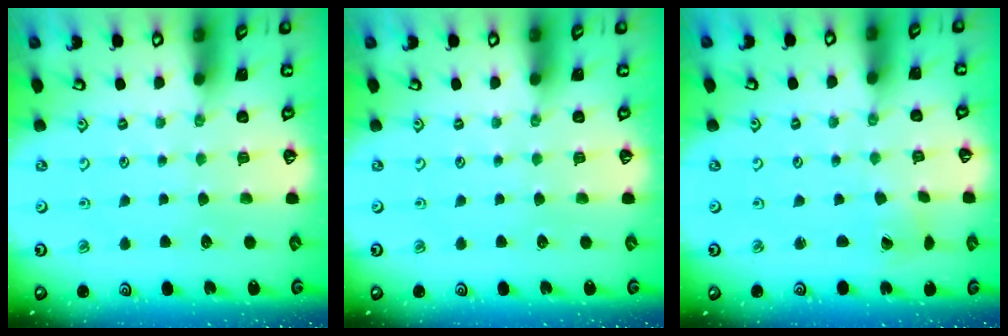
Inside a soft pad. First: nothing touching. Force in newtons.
{"total": 0.0}
{"total": 1.2, "press": 1.1, "slide": 0.4}